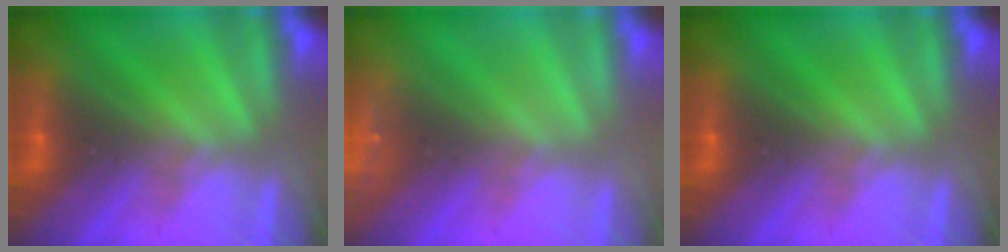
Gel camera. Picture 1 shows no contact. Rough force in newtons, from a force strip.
{"total": 2.3}
{"total": 0.0}